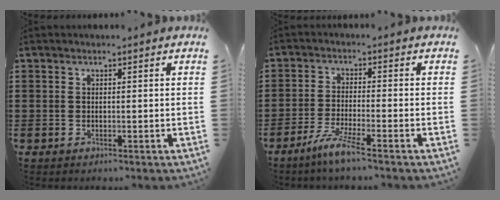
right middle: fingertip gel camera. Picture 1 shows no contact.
{"total": 5.0, "force": [-3.7, -0.1, 3.4], "torque": [-0.084, -0.016, -0.070]}